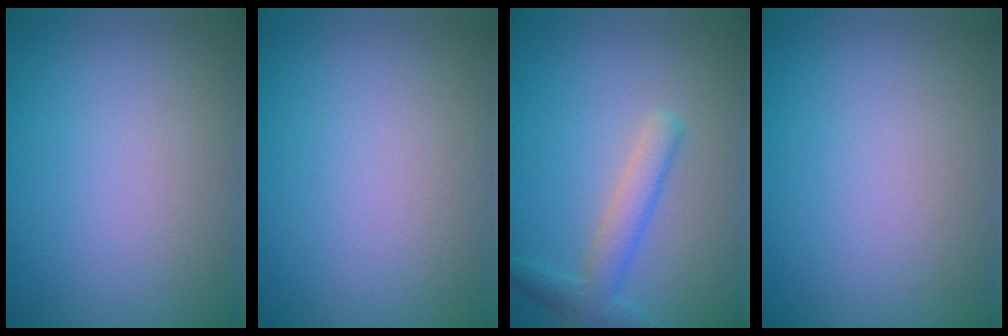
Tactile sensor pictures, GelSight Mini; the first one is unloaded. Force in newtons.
{"total": 0.0}
{"total": 2.9, "press": 2.9, "slide": 0.1}
{"total": 0.0}